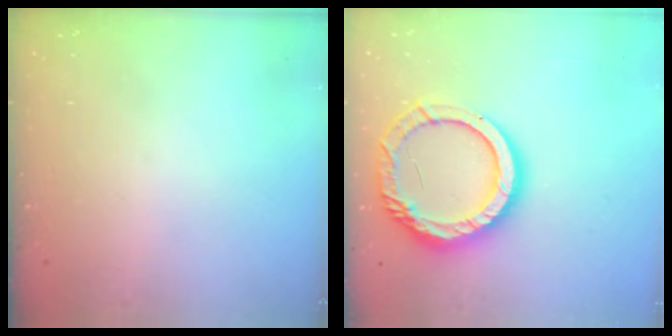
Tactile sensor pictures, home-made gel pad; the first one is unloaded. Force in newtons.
{"total": 16.9, "press": 16.8, "slide": 1.2}